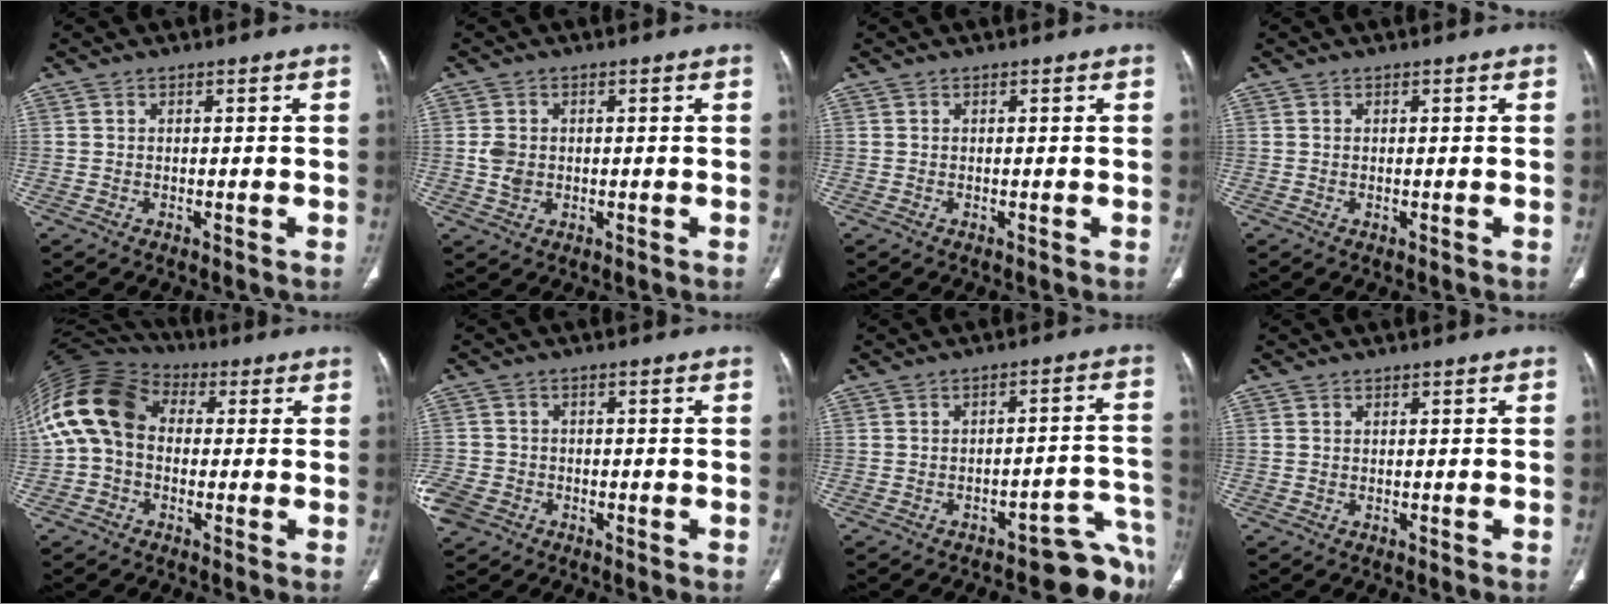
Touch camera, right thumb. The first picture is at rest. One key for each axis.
{"total": 3.3, "fx": -0.1, "fy": 2.7, "fz": 2.0, "tx": -0.034, "ty": 0.001, "tz": 0.002}
{"total": 0.0}
{"total": 0.0}
{"total": 15.7, "fx": 0.9, "fy": 11.6, "fz": 10.6, "tx": -0.215, "ty": 0.043, "tz": 0.005}
{"total": 6.8, "fx": -3.2, "fy": 5.5, "fz": 2.6, "tx": -0.070, "ty": 0.014, "tz": -0.055}
{"total": 9.4, "fx": -7.9, "fy": 3.1, "fz": 4.0, "tx": 0.000, "ty": 0.092, "tz": -0.100}
{"total": 0.0}